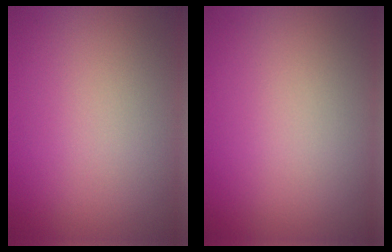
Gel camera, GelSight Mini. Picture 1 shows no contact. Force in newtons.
{"total": 0.0}